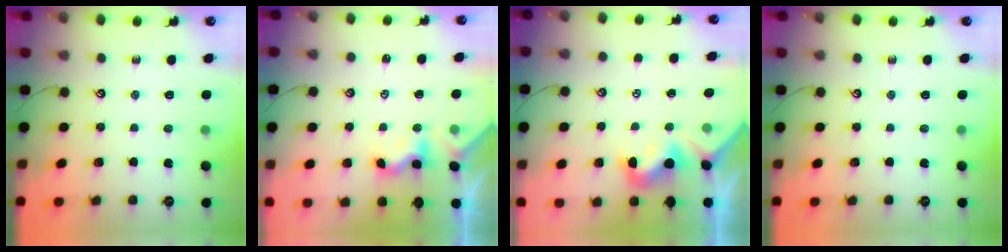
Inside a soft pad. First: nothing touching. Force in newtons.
{"total": 1.7, "press": 1.6, "slide": 0.5}
{"total": 0.7, "press": 0.5, "slide": 0.6}
{"total": 0.0}